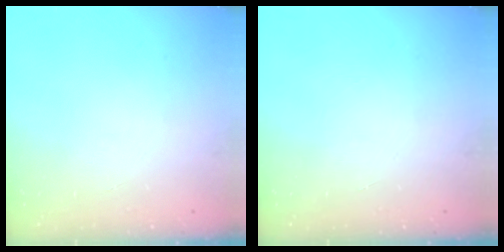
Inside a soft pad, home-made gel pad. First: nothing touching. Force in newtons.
{"total": 0.0}